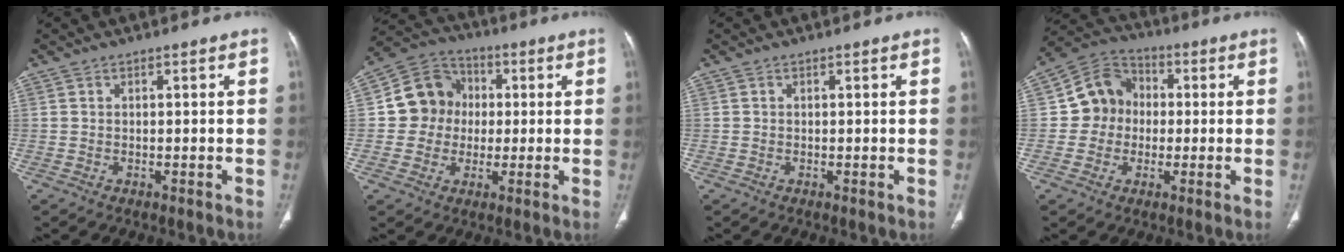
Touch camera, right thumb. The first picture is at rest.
{"total": 10.6, "force": [0.4, 9.9, 3.9], "torque": [-0.033, 0.022, -0.003]}
{"total": 0.0}
{"total": 9.6, "force": [-0.3, 8.9, 3.7], "torque": [-0.031, 0.027, -0.018]}